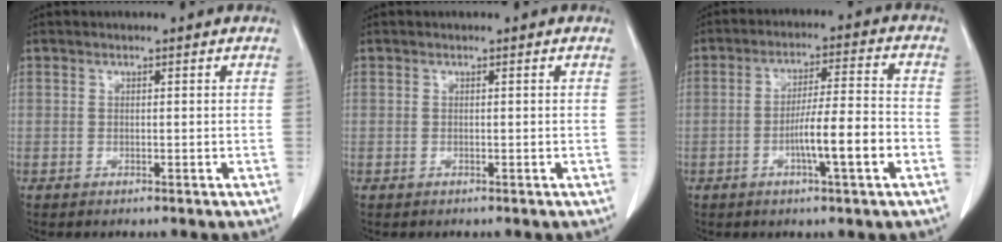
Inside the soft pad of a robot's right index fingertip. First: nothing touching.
{"total": 0.0}
{"total": 9.0, "force": [-3.2, 0.1, 8.5], "torque": [-0.141, 0.005, -0.054]}